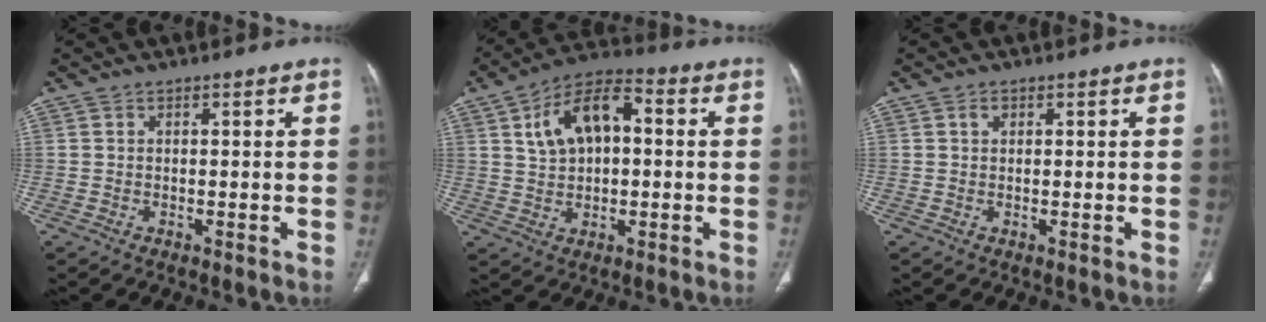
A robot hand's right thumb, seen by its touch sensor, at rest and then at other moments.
{"total": 12.4, "force": [2.6, 7.4, 9.6], "torque": [-0.151, 0.021, 0.036]}
{"total": 1.0, "force": [0.4, 0.7, 0.5], "torque": [-0.010, 0.003, 0.008]}